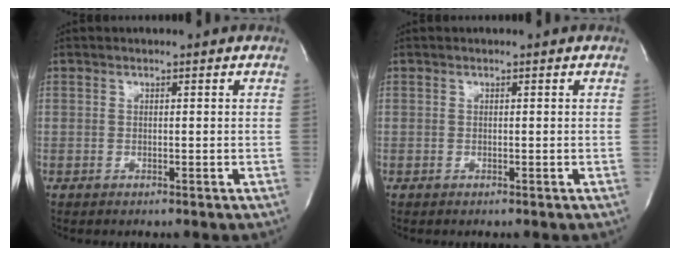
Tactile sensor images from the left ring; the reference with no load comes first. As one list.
[{"total": 0.0}]